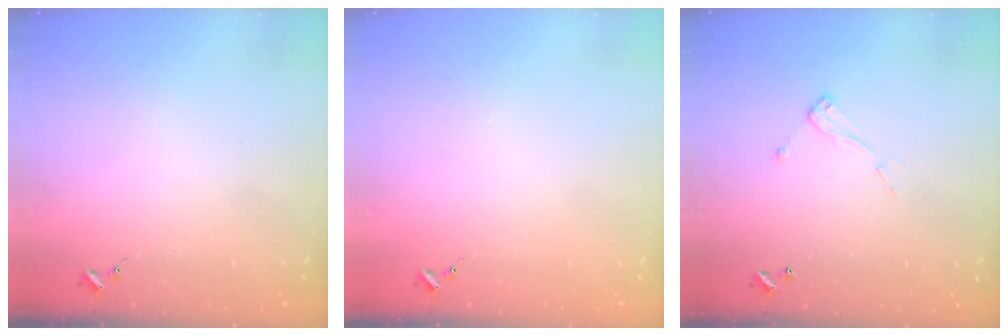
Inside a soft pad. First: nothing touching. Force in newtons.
{"total": 0.0}
{"total": 6.9, "press": 6.9, "slide": 0.3}